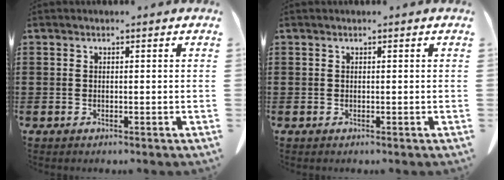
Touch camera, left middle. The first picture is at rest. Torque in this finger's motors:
{"motor_torque": [-0.05, 0.03, -0.01, -0.01]}